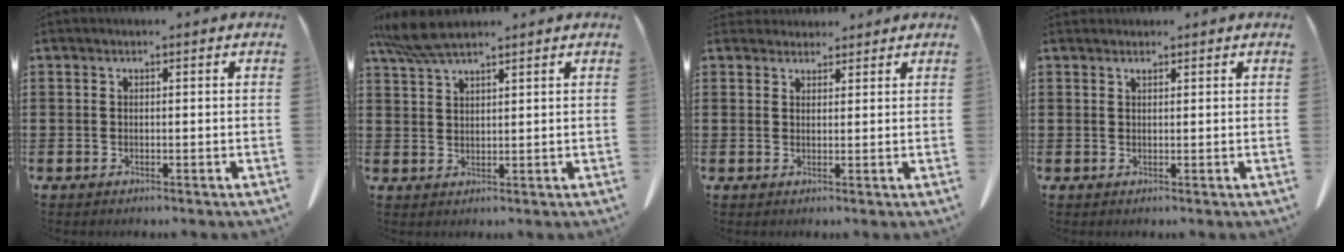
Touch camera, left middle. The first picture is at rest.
{"total": 5.6, "force": [4.5, 0.8, 3.3], "torque": [-0.075, -0.005, 0.085]}
{"total": 2.5, "force": [2.4, 0.8, 0.2], "torque": [-0.010, -0.003, 0.047]}
{"total": 0.8, "force": [0.7, 0.2, 0.3], "torque": [-0.008, -0.003, 0.016]}